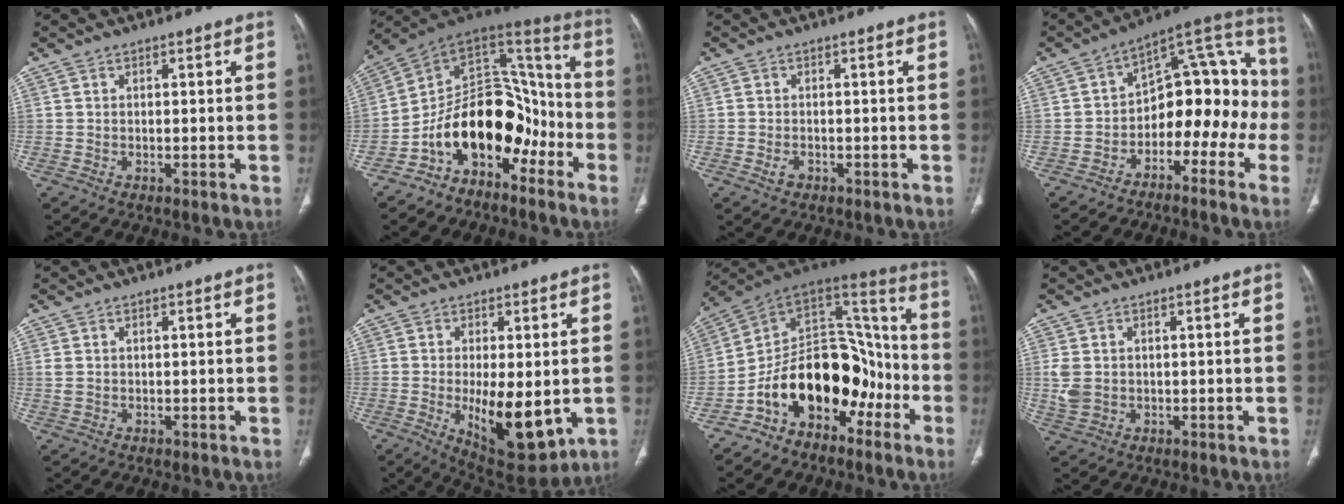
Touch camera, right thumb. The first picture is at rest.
{"total": 19.3, "force": [-8.7, 12.0, 12.5], "torque": [-0.152, 0.114, -0.150]}
{"total": 1.8, "force": [-0.8, 1.3, 0.9], "torque": [-0.018, 0.006, -0.012]}
{"total": 17.9, "force": [-5.3, 10.8, 13.3], "torque": [-0.120, 0.106, -0.082]}
{"total": 1.3, "force": [0.3, 0.9, 0.9], "torque": [-0.029, 0.011, 0.012]}
{"total": 13.9, "force": [-2.3, 6.0, 12.4], "torque": [-0.172, -0.025, -0.016]}
{"total": 21.3, "force": [-8.7, 13.6, 14.0], "torque": [-0.173, 0.108, -0.141]}
{"total": 4.2, "force": [0.3, 3.3, 2.7], "torque": [-0.066, 0.002, 0.013]}